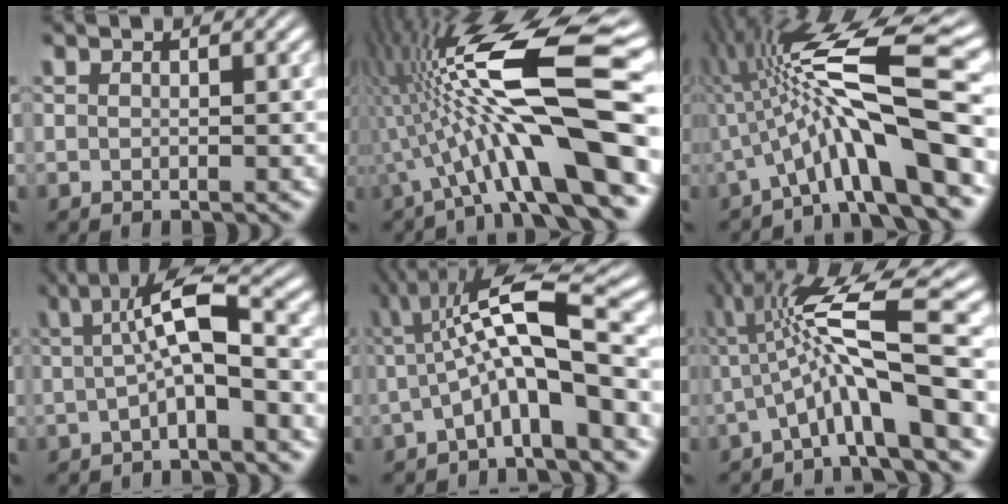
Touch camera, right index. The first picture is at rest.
{"total": 14.4, "force": [2.0, 4.0, 13.7], "torque": [-0.228, 0.021, 0.031]}
{"total": 10.5, "force": [1.3, 3.5, 9.8], "torque": [-0.163, 0.008, 0.021]}
{"total": 5.9, "force": [-0.1, 1.9, 5.5], "torque": [-0.085, 0.006, -0.005]}
{"total": 7.7, "force": [0.5, 2.7, 7.2], "torque": [-0.129, 0.008, 0.008]}
{"total": 8.5, "force": [1.9, 2.2, 8.0], "torque": [-0.131, 0.015, 0.026]}